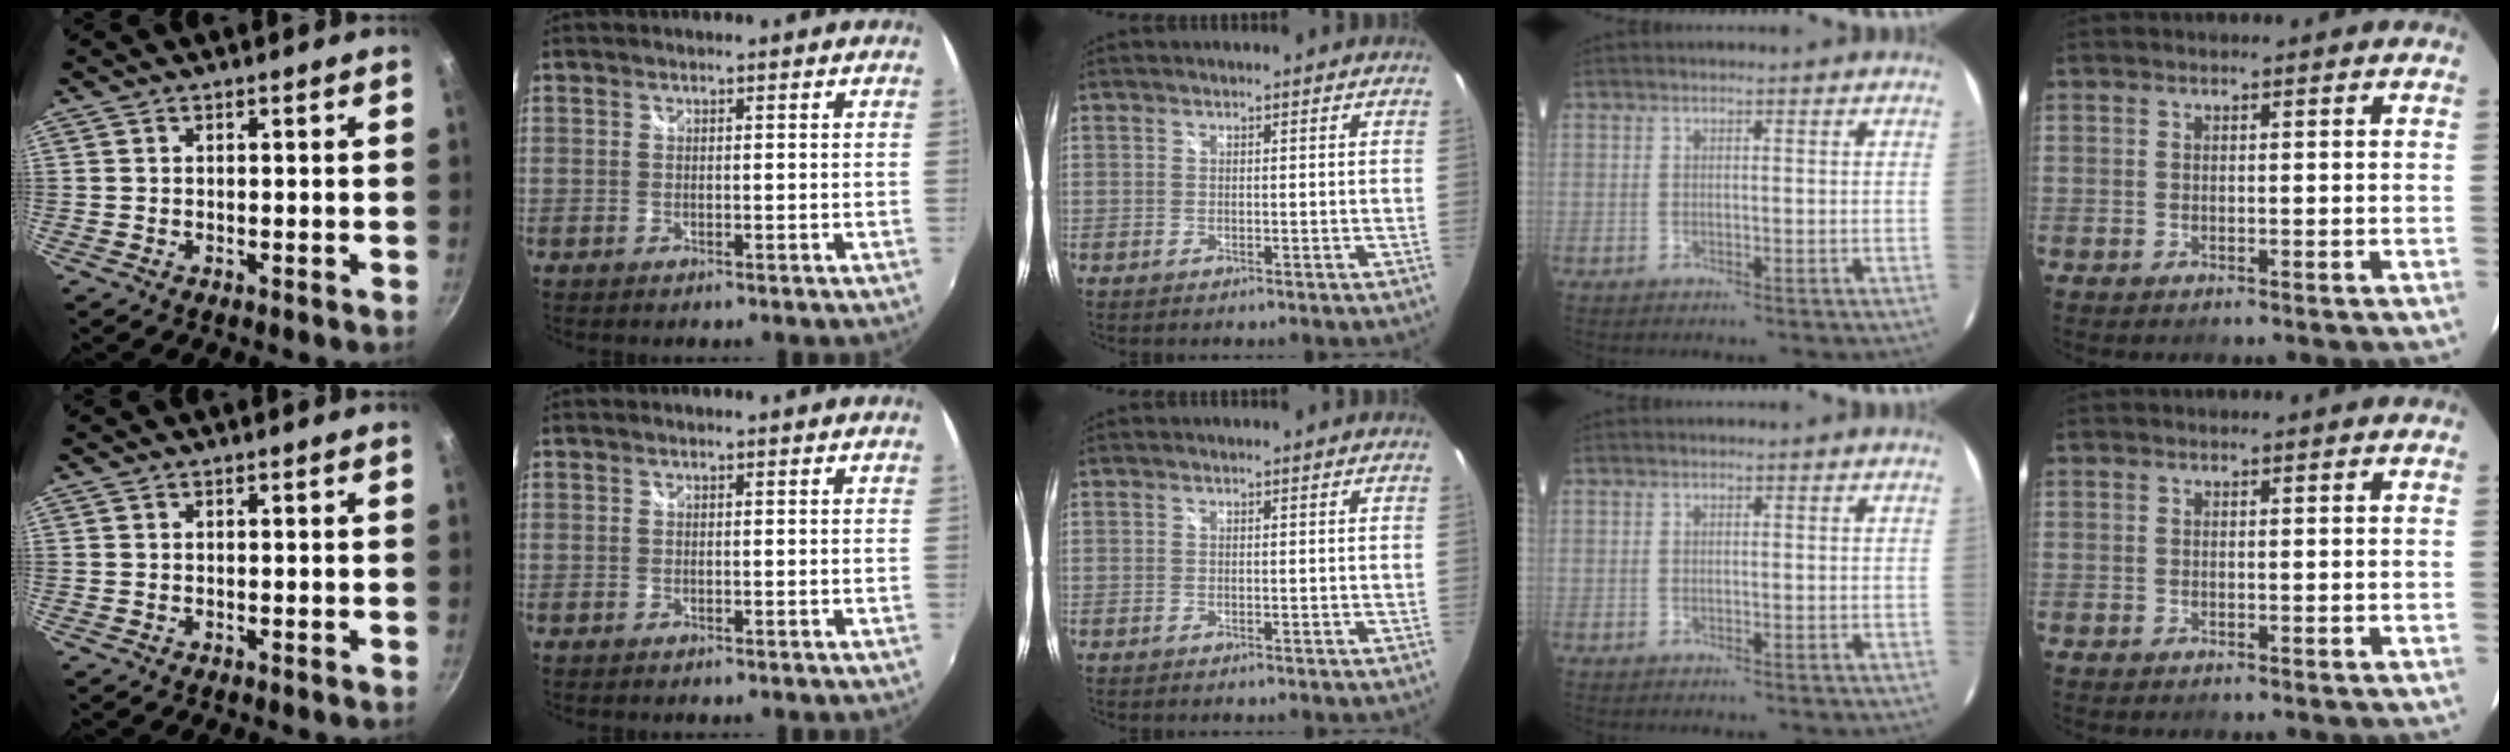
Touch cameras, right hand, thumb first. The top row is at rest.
{}